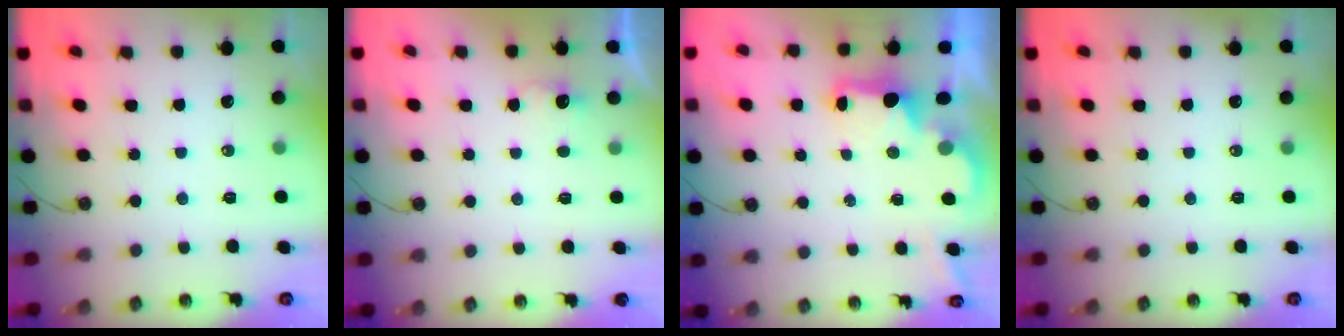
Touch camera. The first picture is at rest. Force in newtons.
{"total": 2.6, "press": 2.4, "slide": 0.8}
{"total": 2.1, "press": 1.9, "slide": 0.8}
{"total": 0.0}